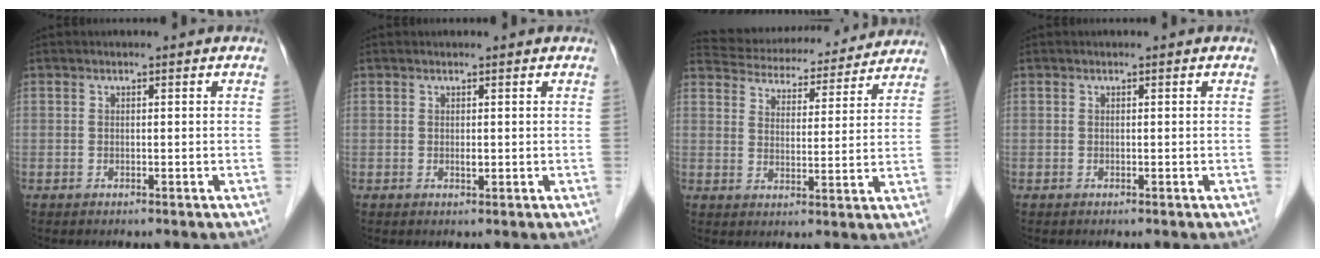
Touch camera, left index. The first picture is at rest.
{"total": 0.9, "force": [0.3, 0.7, 0.6], "torque": [-0.004, -0.006, 0.005]}
{"total": 20.0, "force": [18.6, 5.4, 4.9], "torque": [-0.078, 0.016, 0.250]}
{"total": 0.0}